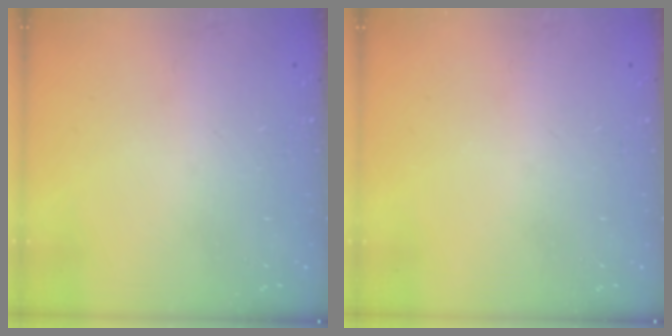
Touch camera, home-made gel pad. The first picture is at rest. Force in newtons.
{"total": 0.0}